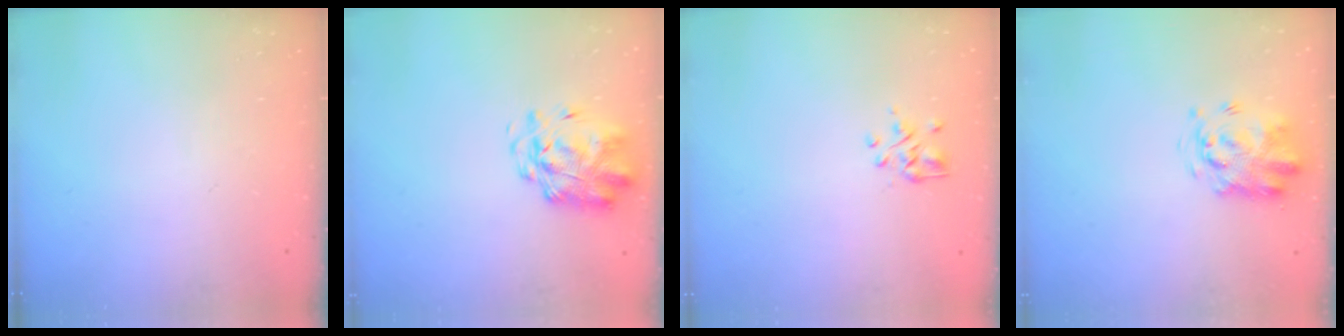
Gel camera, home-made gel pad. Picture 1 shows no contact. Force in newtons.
{"total": 3.0, "press": 2.9, "slide": 0.8}
{"total": 2.2, "press": 2.0, "slide": 1.0}
{"total": 3.3, "press": 3.2, "slide": 0.8}